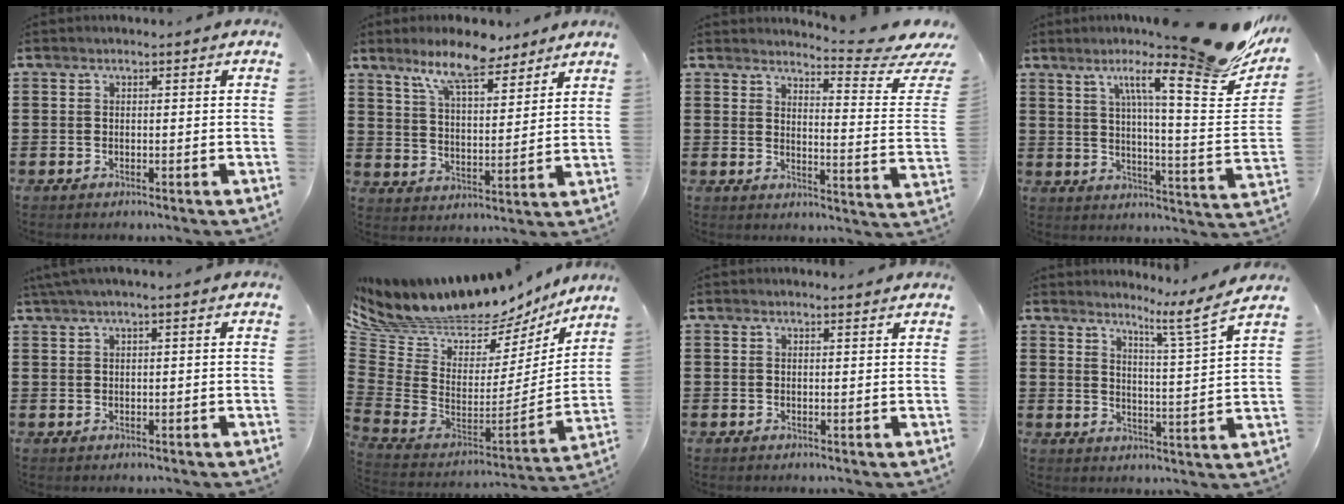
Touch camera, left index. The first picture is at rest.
{"total": 9.8, "force": [8.2, 2.2, 4.9], "torque": [-0.102, -0.032, 0.146]}
{"total": 5.6, "force": [4.8, -0.1, 2.7], "torque": [-0.046, -0.048, 0.072]}
{"total": 15.2, "force": [9.9, 1.3, 11.5], "torque": [-0.180, -0.072, 0.142]}
{"total": 1.5, "force": [0.7, -0.1, 1.3], "torque": [-0.024, -0.002, 0.013]}
{"total": 7.5, "force": [6.7, 2.6, 2.1], "torque": [-0.084, -0.067, 0.117]}
{"total": 0.8, "force": [0.8, 0.0, 0.0], "torque": [-0.003, -0.001, 0.015]}
{"total": 5.8, "force": [4.6, -1.0, 3.3], "torque": [-0.058, -0.039, 0.065]}